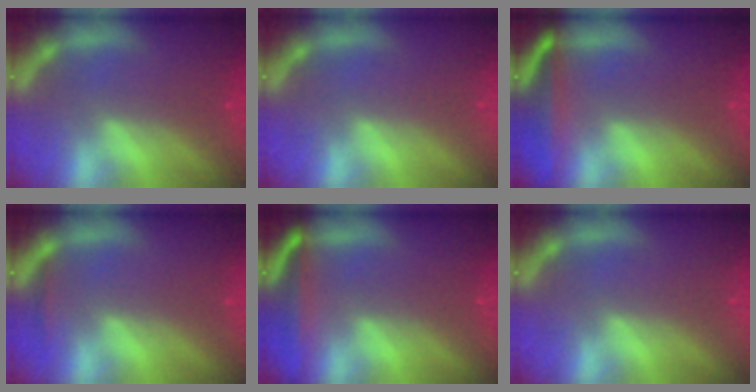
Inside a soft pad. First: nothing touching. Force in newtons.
{"total": 0.0}
{"total": 6.0}
{"total": 0.9}
{"total": 5.5}
{"total": 0.0}